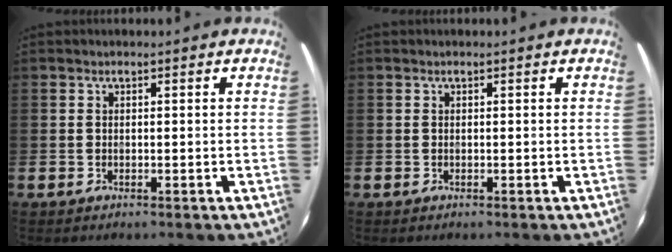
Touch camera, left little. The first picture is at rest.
{"total": 0.0}